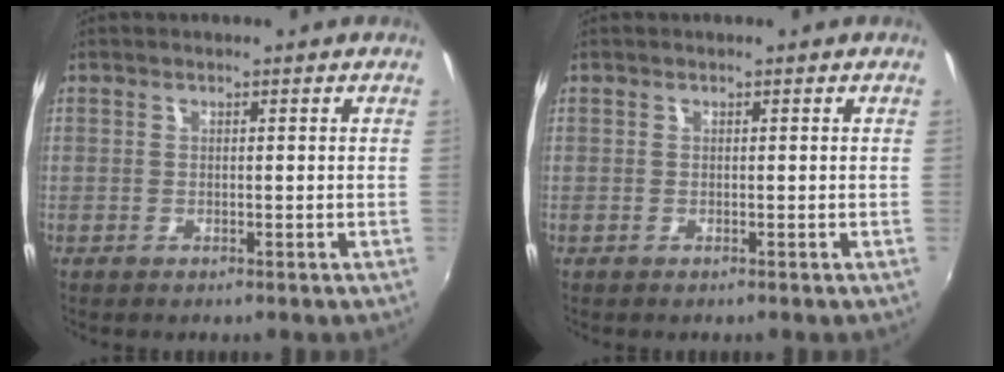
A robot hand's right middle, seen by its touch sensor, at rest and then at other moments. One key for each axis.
{"total": 0.0}